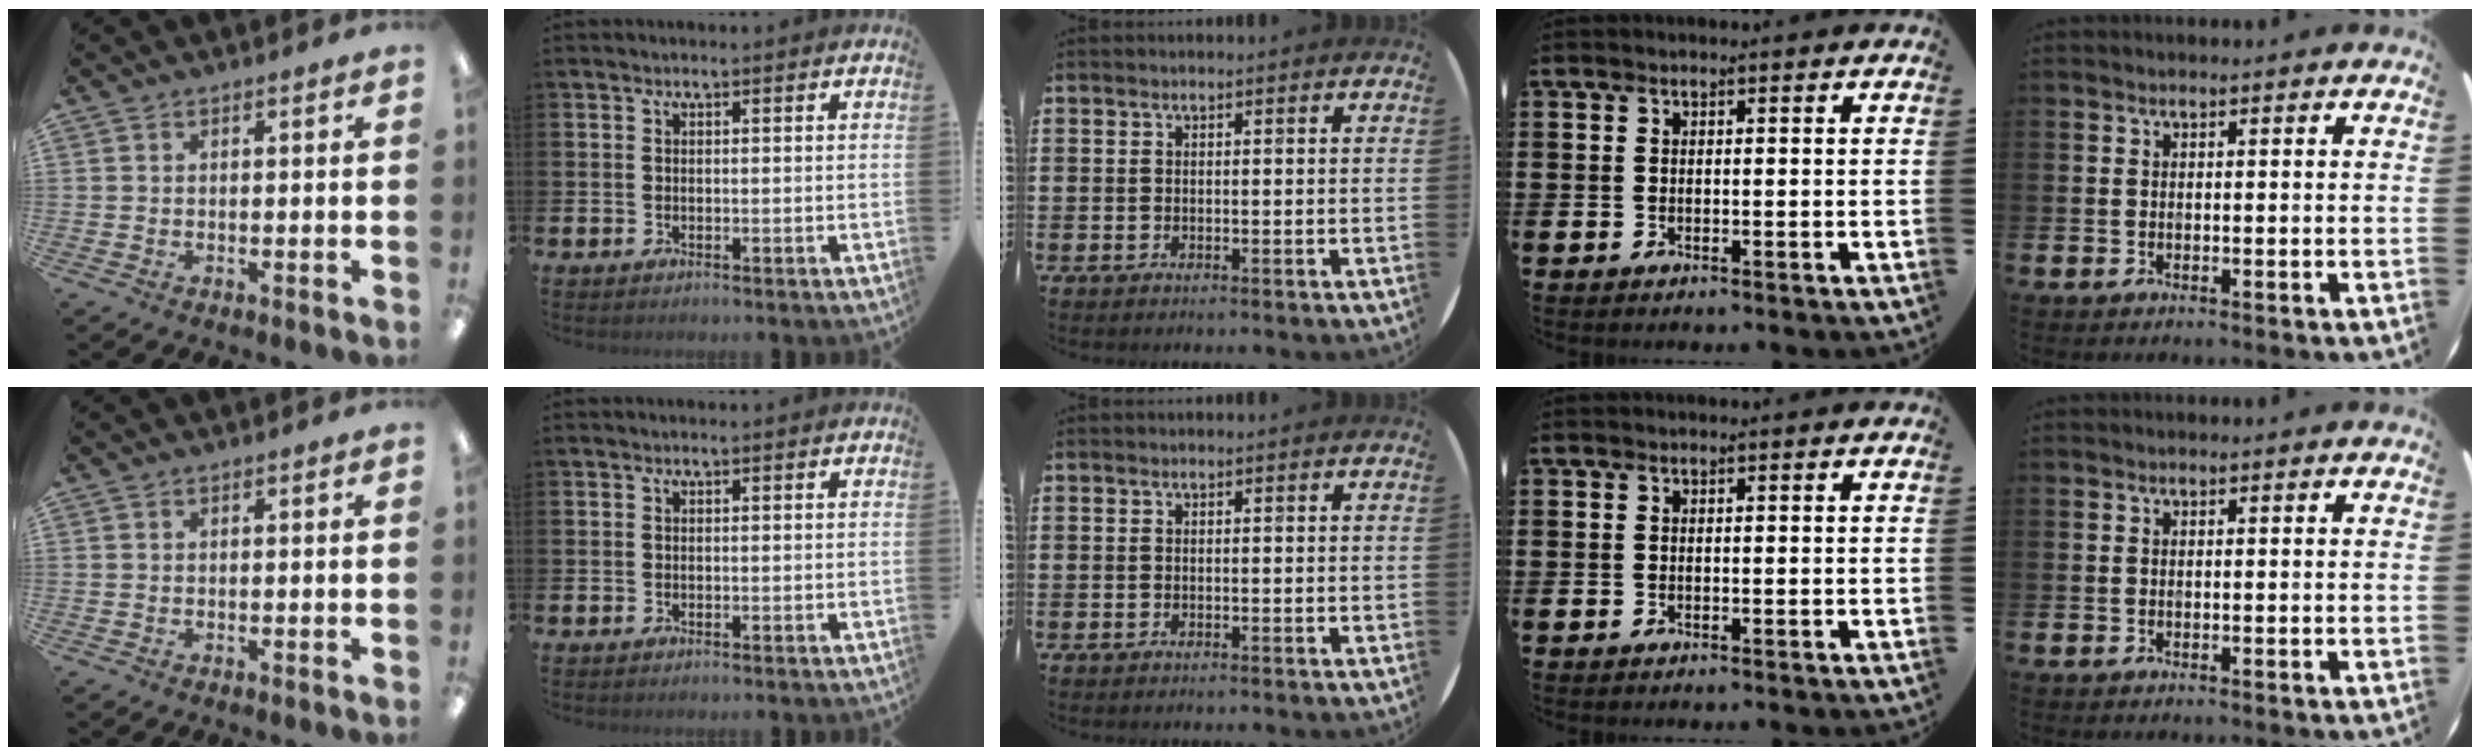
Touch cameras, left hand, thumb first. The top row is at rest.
{}